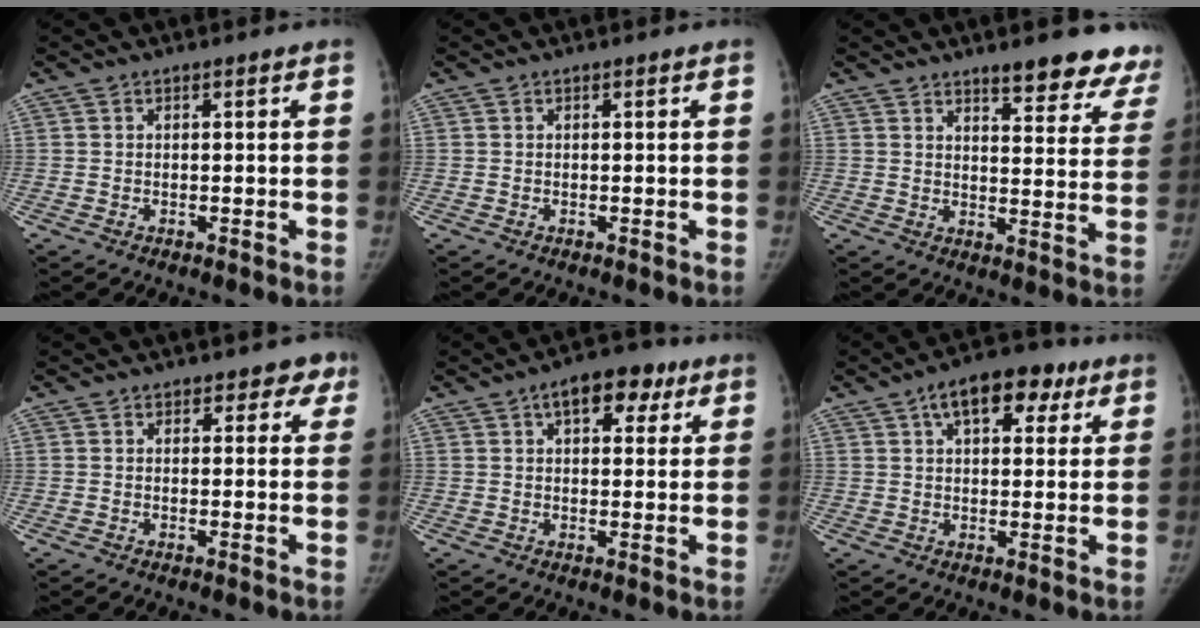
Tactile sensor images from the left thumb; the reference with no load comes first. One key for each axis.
{"total": 0.0}
{"total": 14.3, "fx": 11.4, "fy": 4.2, "fz": 7.5, "tx": -0.040, "ty": -0.069, "tz": 0.128}
{"total": 3.2, "fx": 2.0, "fy": 2.3, "fz": 0.7, "tx": 0.034, "ty": -0.007, "tz": 0.014}
{"total": 8.7, "fx": 4.1, "fy": 4.9, "fz": 5.9, "tx": -0.051, "ty": 0.002, "tz": 0.052}
{"total": 11.3, "fx": 5.4, "fy": 6.1, "fz": 7.8, "tx": -0.081, "ty": 0.004, "tz": 0.076}